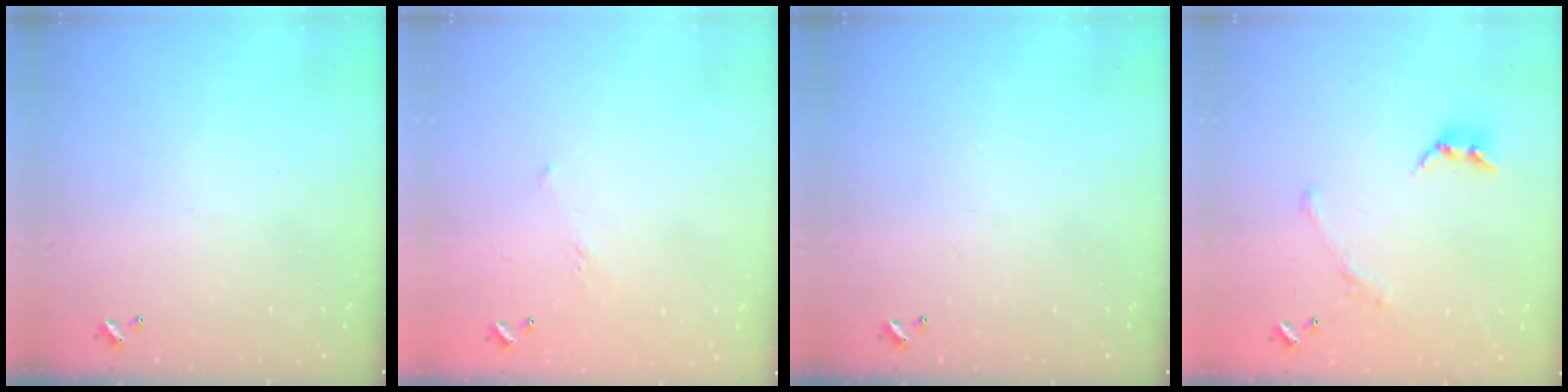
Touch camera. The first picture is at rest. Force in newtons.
{"total": 4.8, "press": 4.7, "slide": 0.9}
{"total": 0.0}
{"total": 1.6, "press": 1.1, "slide": 1.1}